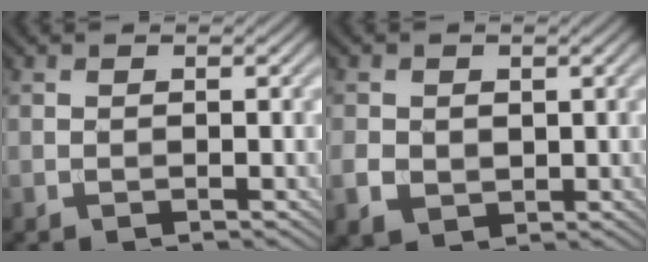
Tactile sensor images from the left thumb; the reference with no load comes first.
{"total": 3.5, "force": [0.0, 3.0, 1.9], "torque": [-0.050, -0.006, 0.004]}